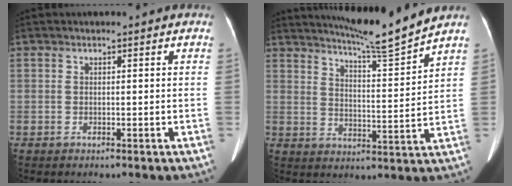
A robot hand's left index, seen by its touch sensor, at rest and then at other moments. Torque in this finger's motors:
{"motor_torque": [0.31, -1.83, 0.04, 0.07]}